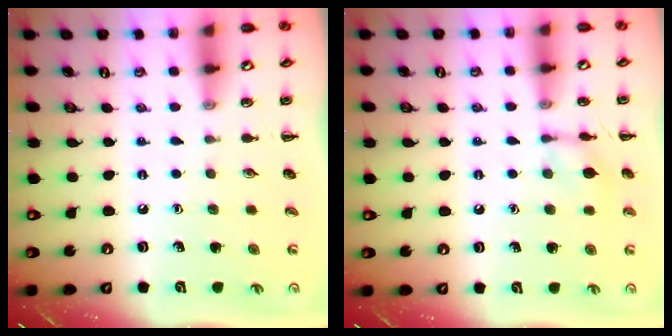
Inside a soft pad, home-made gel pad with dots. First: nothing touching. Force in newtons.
{"total": 7.7, "press": 7.6, "slide": 1.3}